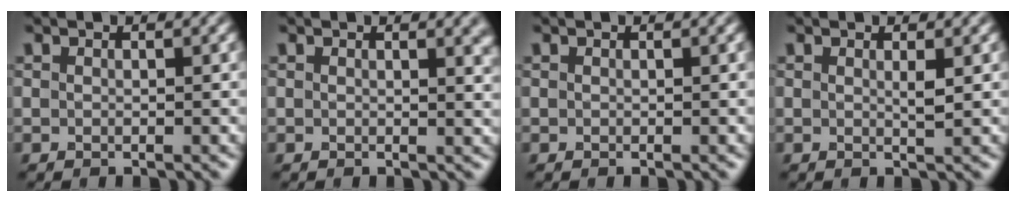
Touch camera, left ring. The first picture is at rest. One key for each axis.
{"total": 2.2, "fx": 1.1, "fy": 0.9, "fz": 1.7, "tx": -0.007, "ty": 0.002, "tz": 0.014}
{"total": 0.0}
{"total": 0.9, "fx": 0.3, "fy": 0.0, "fz": 0.8, "tx": -0.014, "ty": -0.002, "tz": 0.004}